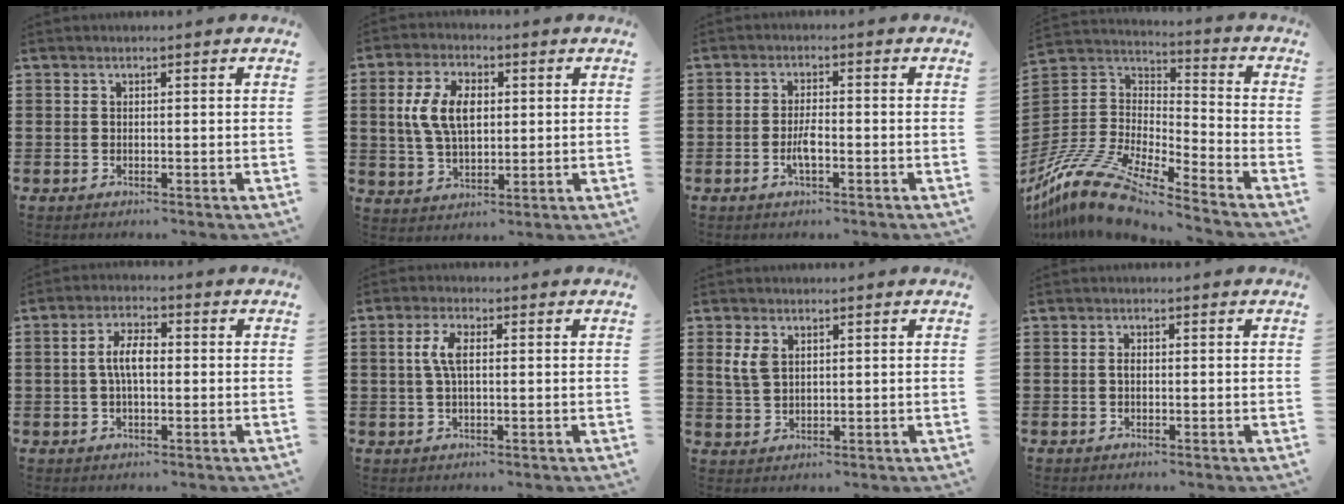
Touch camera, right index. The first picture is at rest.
{"total": 7.9, "force": [1.3, 4.8, 6.2], "torque": [-0.151, 0.010, 0.015]}
{"total": 3.1, "force": [-1.1, 0.7, 2.9], "torque": [-0.060, -0.004, -0.020]}
{"total": 13.3, "force": [-11.0, 2.6, 7.0], "torque": [-0.161, 0.016, -0.219]}
{"total": 5.0, "force": [0.0, 2.2, 4.5], "torque": [-0.093, 0.005, -0.004]}
{"total": 4.4, "force": [0.5, 1.7, 4.1], "torque": [-0.089, 0.005, 0.004]}
{"total": 3.5, "force": [1.6, 2.2, 2.2], "torque": [-0.058, 0.006, 0.027]}
{"total": 1.0, "force": [-0.1, 0.5, 0.9], "torque": [-0.018, 0.000, -0.001]}